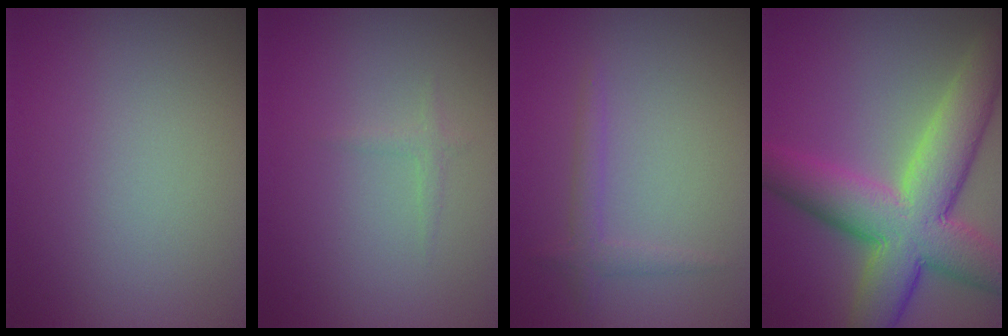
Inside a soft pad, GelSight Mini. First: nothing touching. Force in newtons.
{"total": 0.7, "press": 0.7, "slide": 0.0}
{"total": 1.4, "press": 1.4, "slide": 0.1}
{"total": 10.3, "press": 10.3, "slide": 0.4}